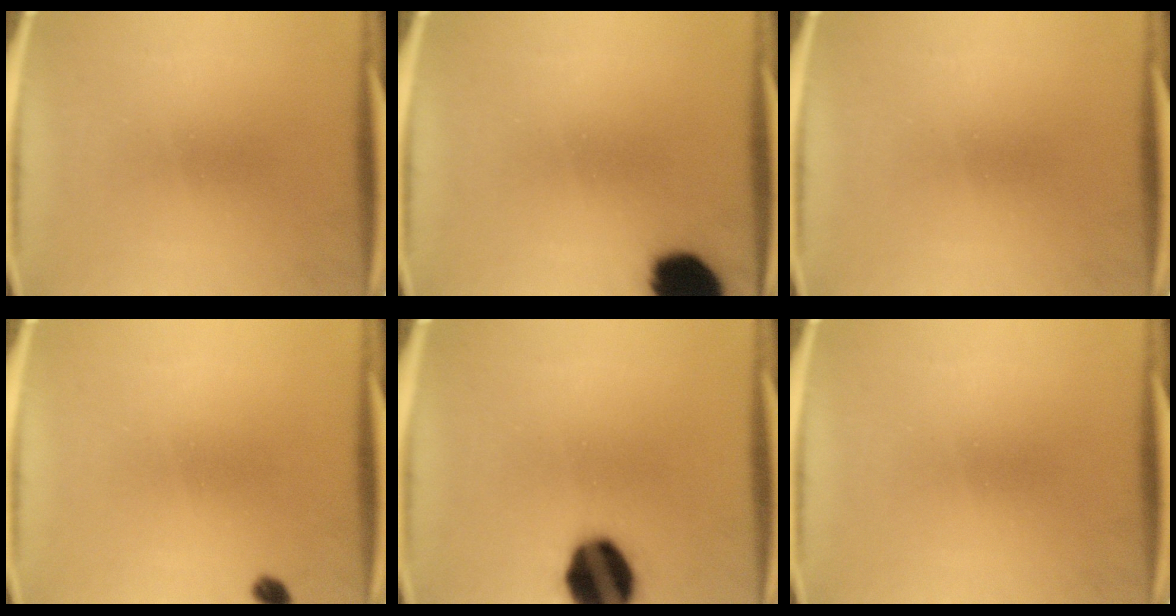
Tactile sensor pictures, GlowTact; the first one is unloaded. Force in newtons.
{"total": 13.4}
{"total": 0.0}
{"total": 1.5}
{"total": 16.3}
{"total": 0.0}